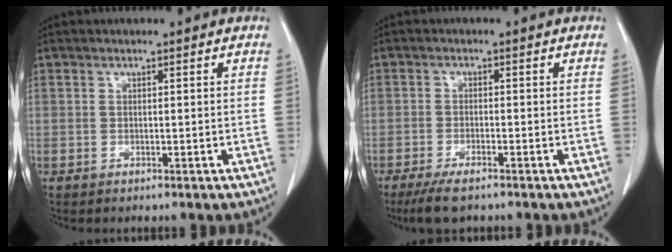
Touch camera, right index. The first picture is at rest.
{"total": 5.0, "force": [-3.7, 0.9, 3.2], "torque": [-0.063, -0.011, -0.063]}